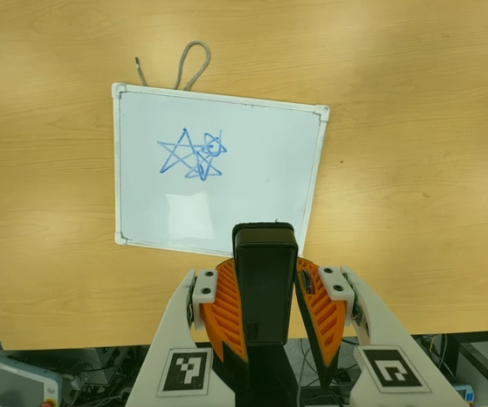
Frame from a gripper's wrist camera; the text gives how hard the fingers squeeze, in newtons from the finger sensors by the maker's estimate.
{"total": 9.7, "left": 8.1, "right": 11.3}